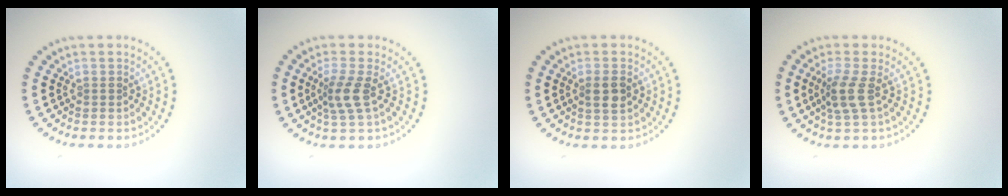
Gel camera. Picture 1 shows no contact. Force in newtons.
{"total": 2.5, "press": 1.9, "slide": 1.6}
{"total": 2.0, "press": 1.9, "slide": 0.6}
{"total": 2.6, "press": 2.0, "slide": 1.7}